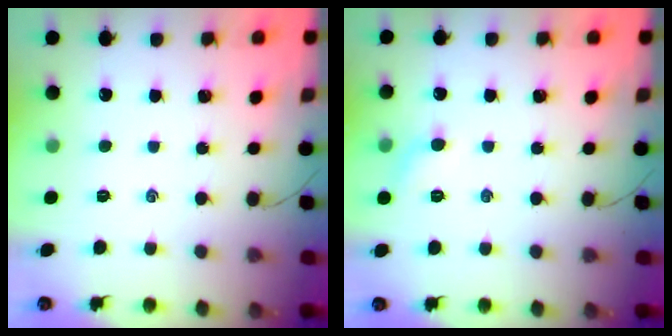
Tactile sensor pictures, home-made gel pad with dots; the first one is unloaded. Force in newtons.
{"total": 5.3, "press": 5.0, "slide": 1.6}